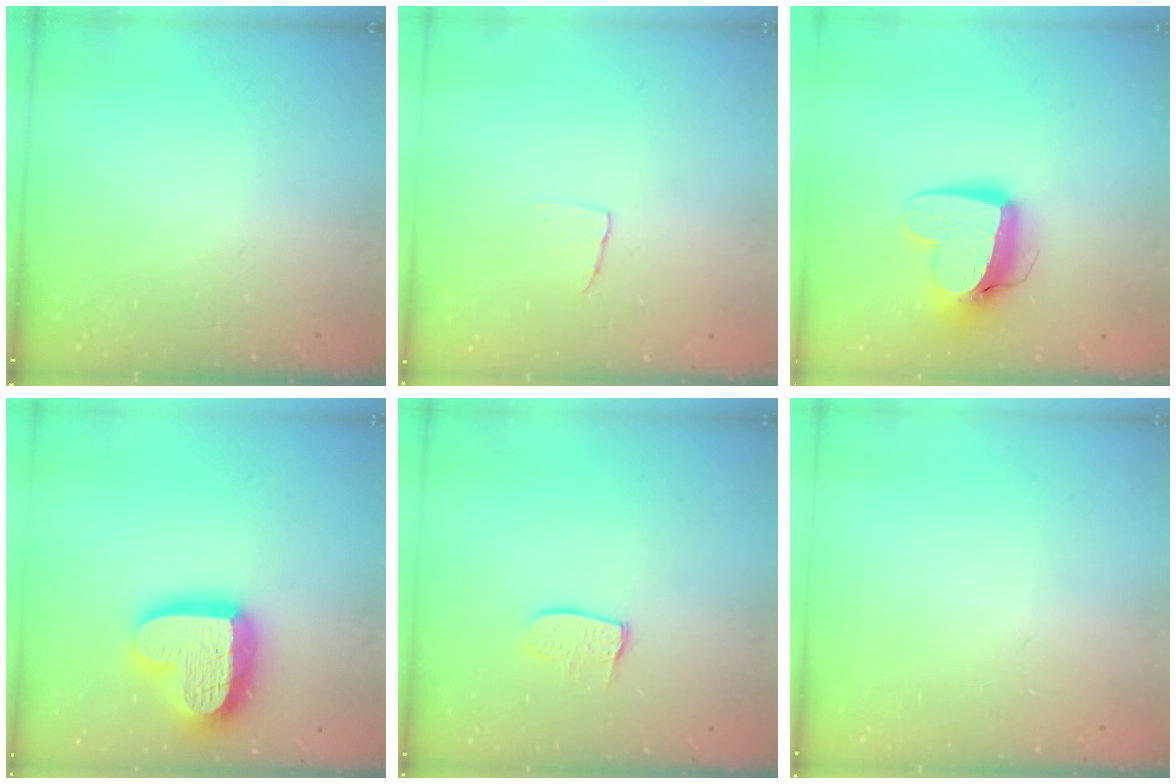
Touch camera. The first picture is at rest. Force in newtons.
{"total": 2.9, "press": 2.9, "slide": 0.1}
{"total": 12.4, "press": 12.3, "slide": 1.2}
{"total": 20.3, "press": 20.3, "slide": 1.8}
{"total": 7.5, "press": 7.5, "slide": 0.6}
{"total": 0.0}